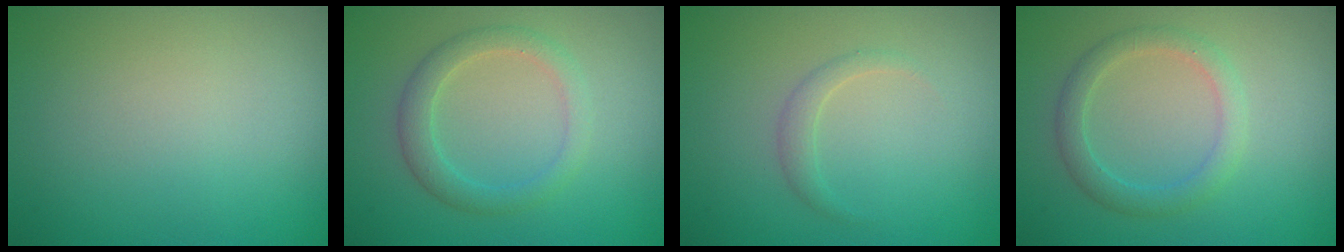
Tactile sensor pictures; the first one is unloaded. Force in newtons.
{"total": 2.6, "press": 2.6, "slide": 0.1}
{"total": 1.1, "press": 1.1, "slide": 0.1}
{"total": 2.5, "press": 2.5, "slide": 0.0}